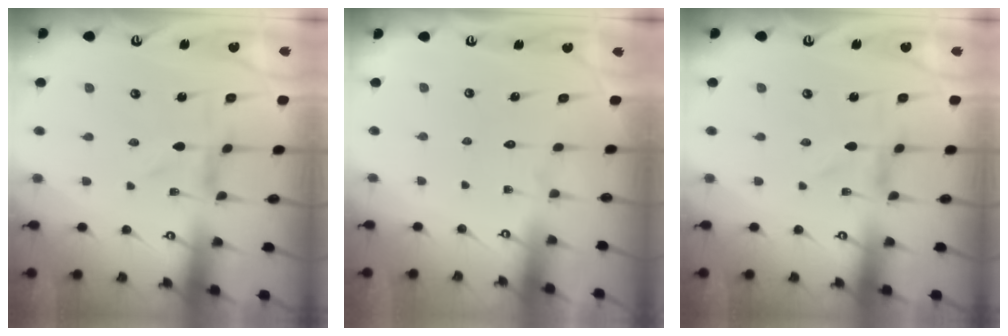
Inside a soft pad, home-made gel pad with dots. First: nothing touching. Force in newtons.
{"total": 1.6, "press": 1.6, "slide": 0.2}
{"total": 0.0}